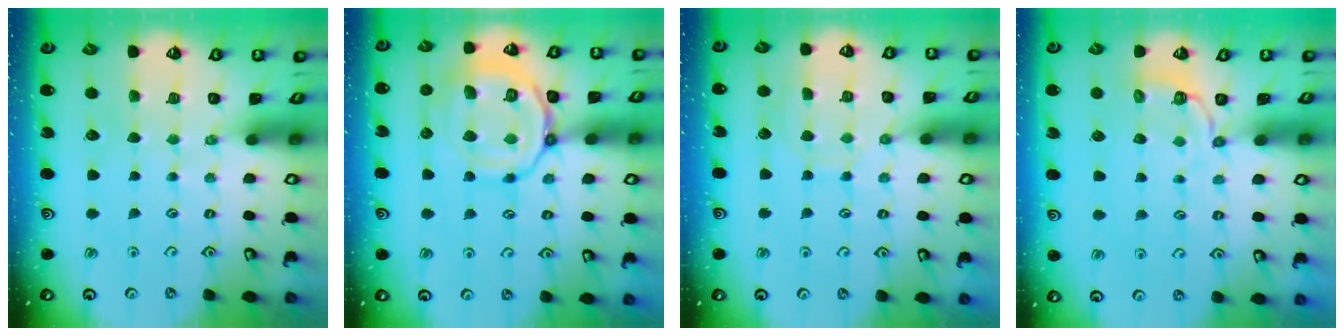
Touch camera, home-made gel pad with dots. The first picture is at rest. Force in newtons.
{"total": 16.1, "press": 16.1, "slide": 1.5}
{"total": 6.3, "press": 6.3, "slide": 0.6}
{"total": 3.3, "press": 1.8, "slide": 2.7}